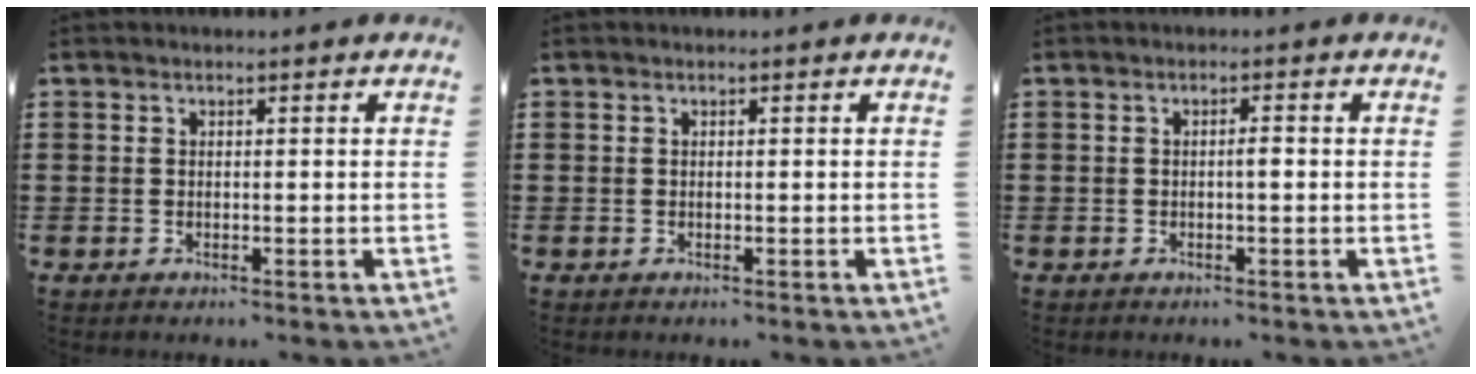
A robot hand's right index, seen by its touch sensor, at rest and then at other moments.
{"total": 0.0}
{"total": 1.2, "force": [-0.2, 0.2, 1.2], "torque": [-0.023, 0.000, -0.004]}